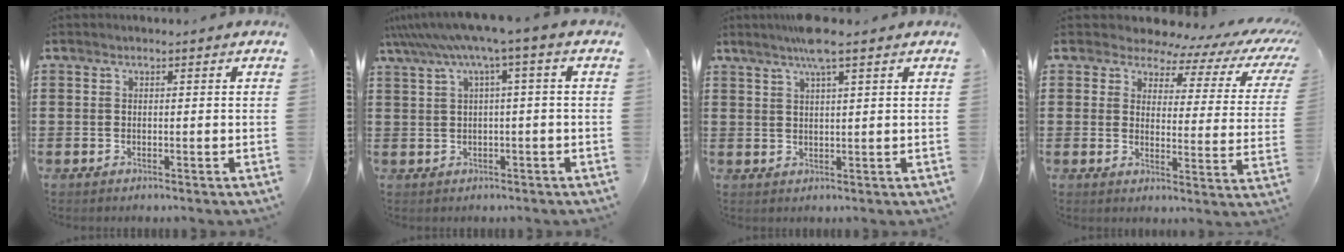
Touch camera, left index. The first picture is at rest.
{"total": 5.4, "force": [1.5, -0.3, 5.2], "torque": [-0.102, -0.011, 0.024]}
{"total": 5.0, "force": [3.4, 0.2, 3.6], "torque": [-0.079, 0.004, 0.059]}
{"total": 4.2, "force": [3.4, 1.9, 1.5], "torque": [-0.045, -0.022, 0.052]}